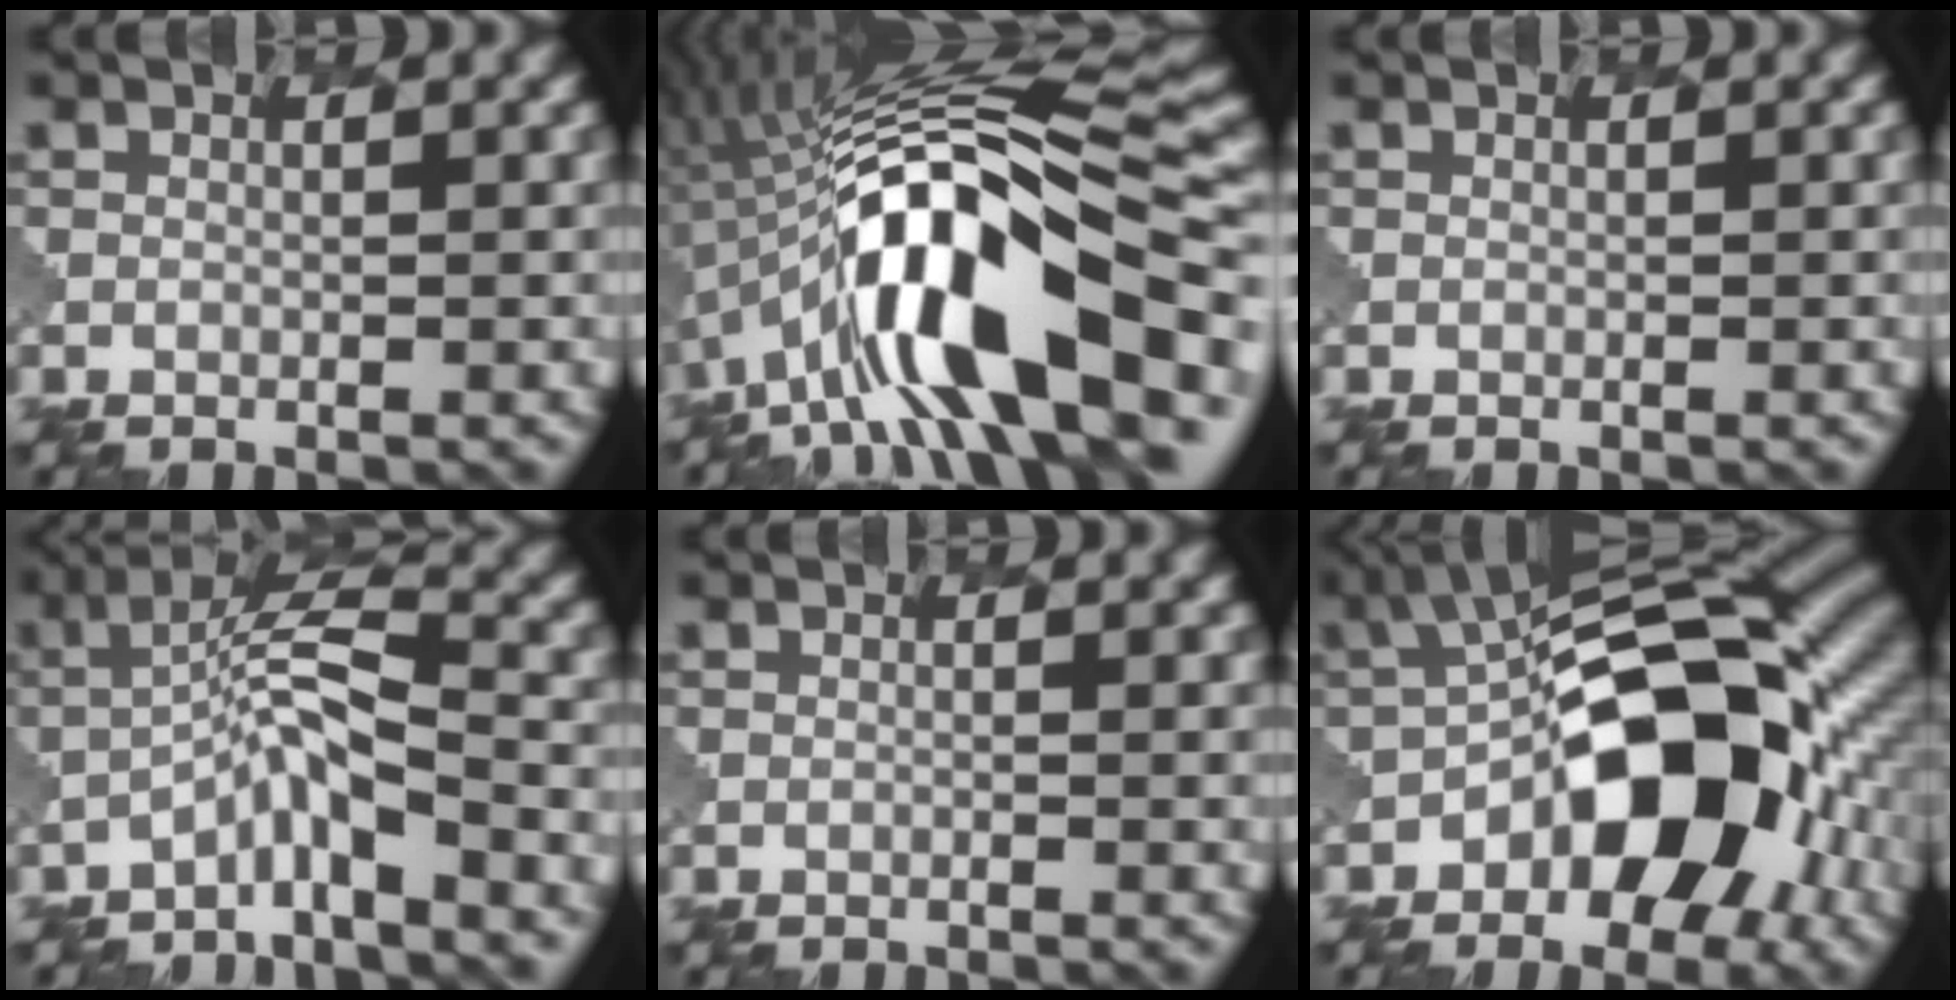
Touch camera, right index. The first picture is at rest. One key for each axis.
{"total": 15.2, "fx": -3.9, "fy": 5.9, "fz": 13.4, "tx": -0.217, "ty": 0.030, "tz": -0.073}
{"total": 0.0}
{"total": 4.0, "fx": -2.5, "fy": 0.1, "fz": 3.1, "tx": -0.061, "ty": 0.019, "tz": -0.058}
{"total": 0.0}
{"total": 12.3, "fx": -3.1, "fy": 6.7, "fz": 9.8, "tx": -0.126, "ty": 0.020, "tz": -0.070}